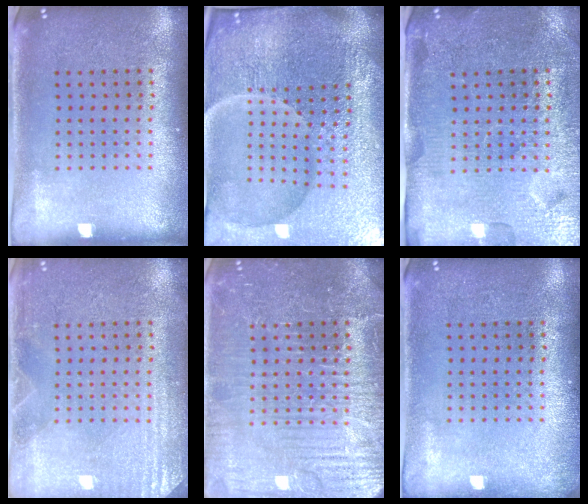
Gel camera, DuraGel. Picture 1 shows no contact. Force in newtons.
{"total": 7.2, "press": 6.3, "slide": 3.4}
{"total": 4.3, "press": 4.0, "slide": 1.5}
{"total": 2.9, "press": 2.9, "slide": 0.5}
{"total": 4.6, "press": 4.6, "slide": 0.6}
{"total": 0.7, "press": 0.7, "slide": 0.1}